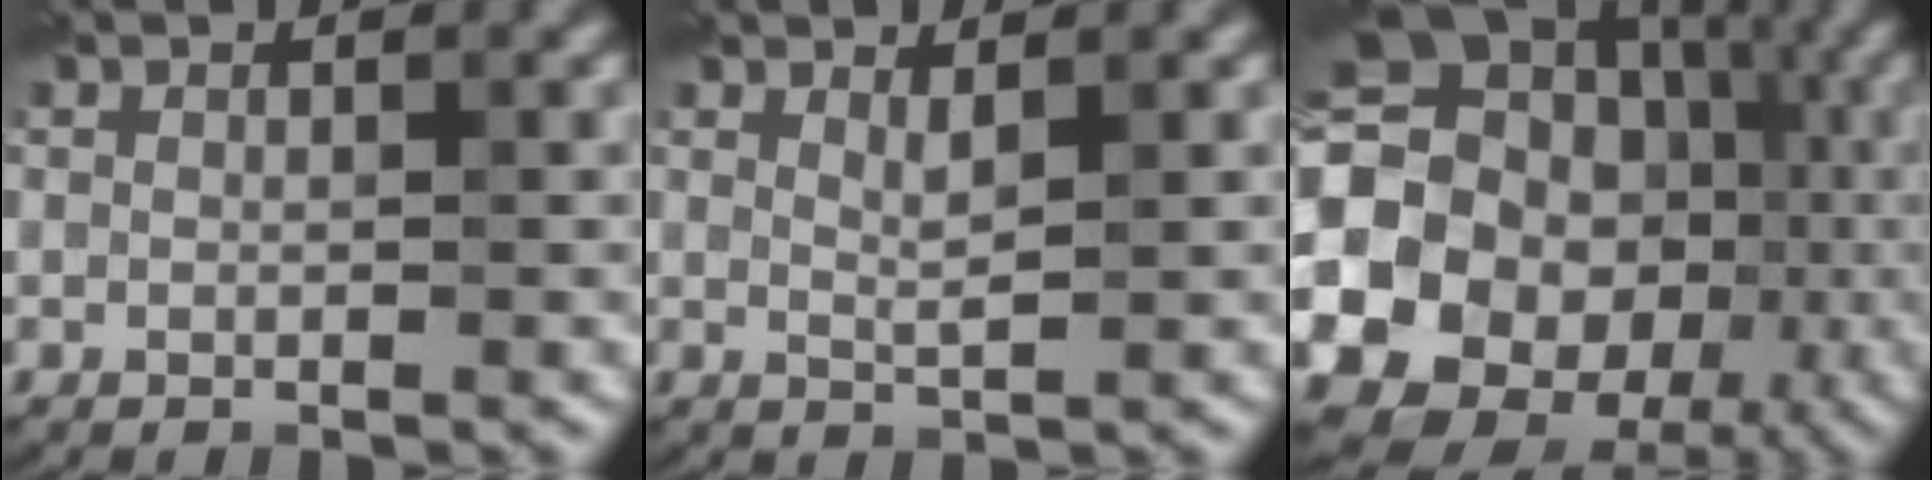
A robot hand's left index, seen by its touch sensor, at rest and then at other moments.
{"total": 1.3, "force": [0.9, 0.2, 1.0], "torque": [-0.017, -0.004, 0.015]}
{"total": 21.3, "force": [-3.4, 18.7, 9.6], "torque": [-0.174, -0.014, -0.082]}